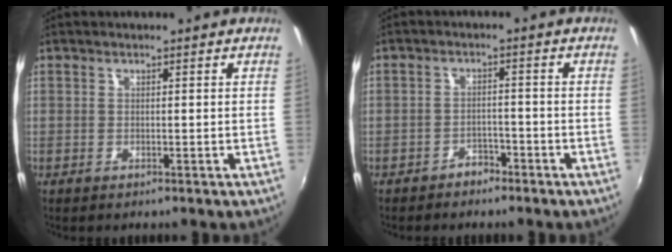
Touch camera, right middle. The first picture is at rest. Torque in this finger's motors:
{"motor_torque": [0.52, -0.47, 0.06, 0.06]}